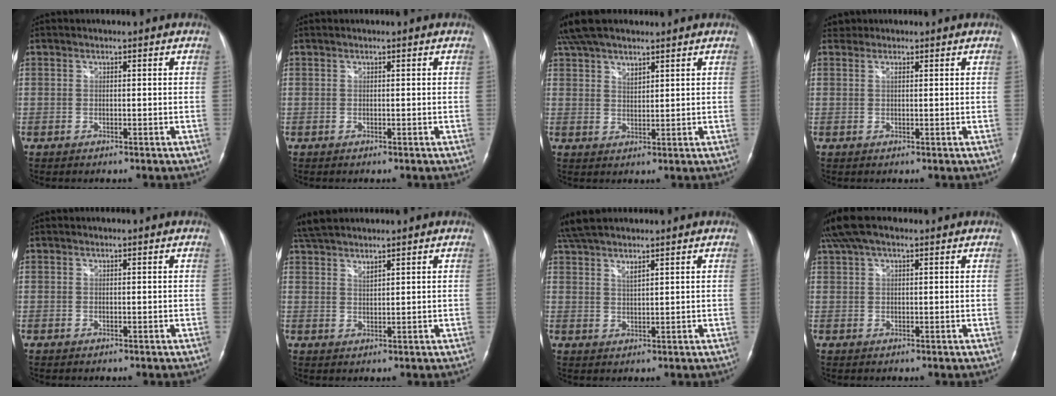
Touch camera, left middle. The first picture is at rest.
{"total": 0.0}
{"total": 8.8, "force": [7.0, 2.5, 4.7], "torque": [-0.086, 0.024, 0.130]}
{"total": 1.5, "force": [1.1, 1.0, 0.4], "torque": [-0.018, 0.006, 0.015]}
{"total": 0.0}
{"total": 6.3, "force": [5.6, 0.7, 2.8], "torque": [-0.061, 0.020, 0.110]}
{"total": 7.7, "force": [6.4, 0.8, 4.1], "torque": [-0.080, 0.024, 0.117]}
{"total": 6.3, "force": [4.4, 2.2, 4.0], "torque": [-0.089, 0.040, 0.082]}